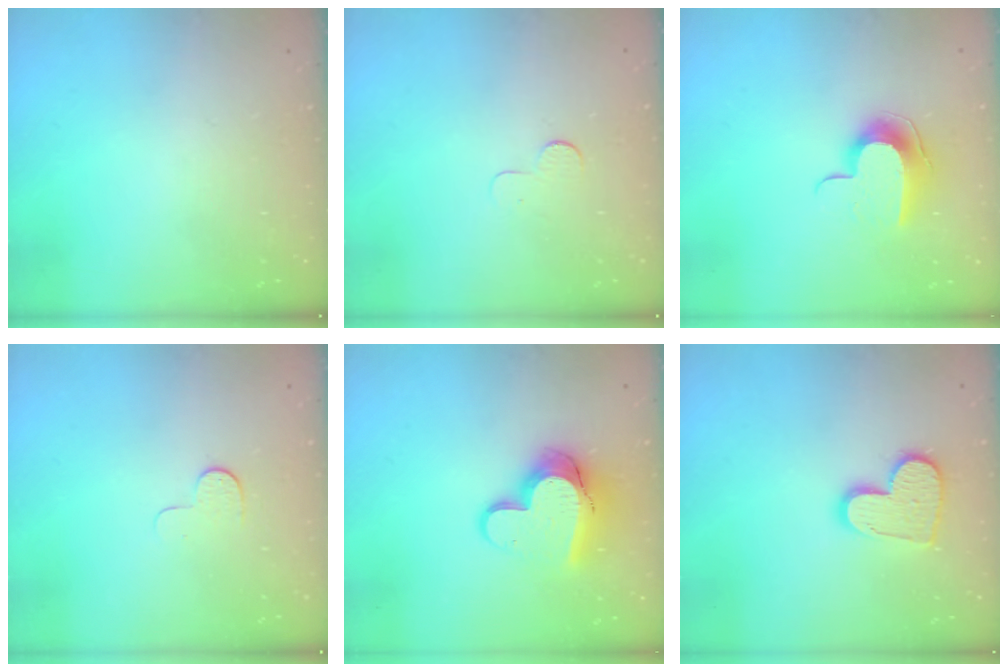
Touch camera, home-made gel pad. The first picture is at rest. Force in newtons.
{"total": 2.9, "press": 2.9, "slide": 0.3}
{"total": 9.8, "press": 9.8, "slide": 0.6}
{"total": 3.9, "press": 3.9, "slide": 0.3}
{"total": 13.7, "press": 13.7, "slide": 1.3}
{"total": 13.0, "press": 13.0, "slide": 1.0}